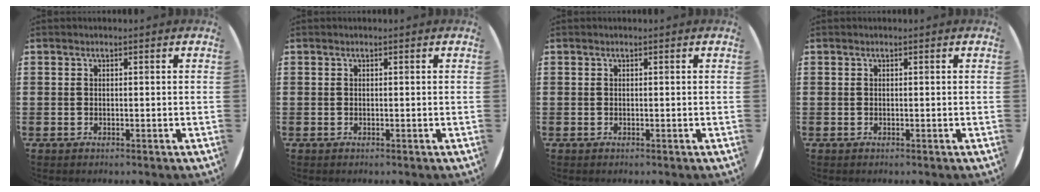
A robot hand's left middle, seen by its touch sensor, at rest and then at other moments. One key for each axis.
{"total": 0.0}
{"total": 0.0}
{"total": 0.0}